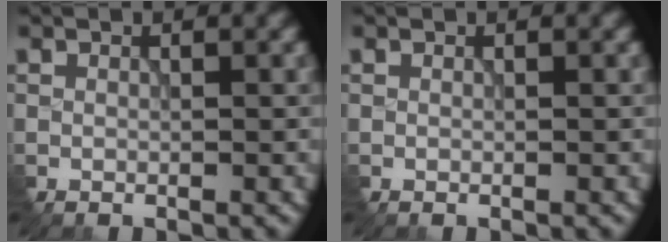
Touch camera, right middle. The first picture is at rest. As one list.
[{"total": 0.0}]